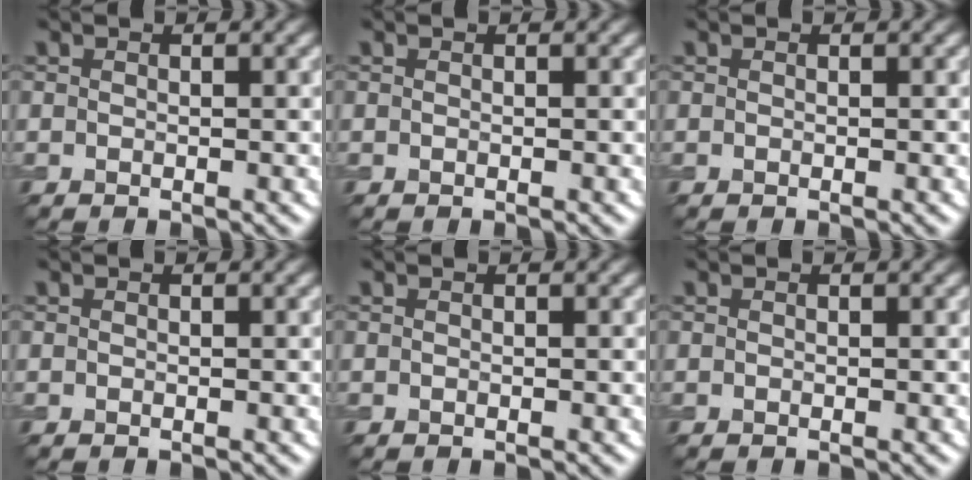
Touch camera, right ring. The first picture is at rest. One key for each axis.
{"total": 0.0}
{"total": 0.0}
{"total": 0.0}
{"total": 0.0}
{"total": 0.0}